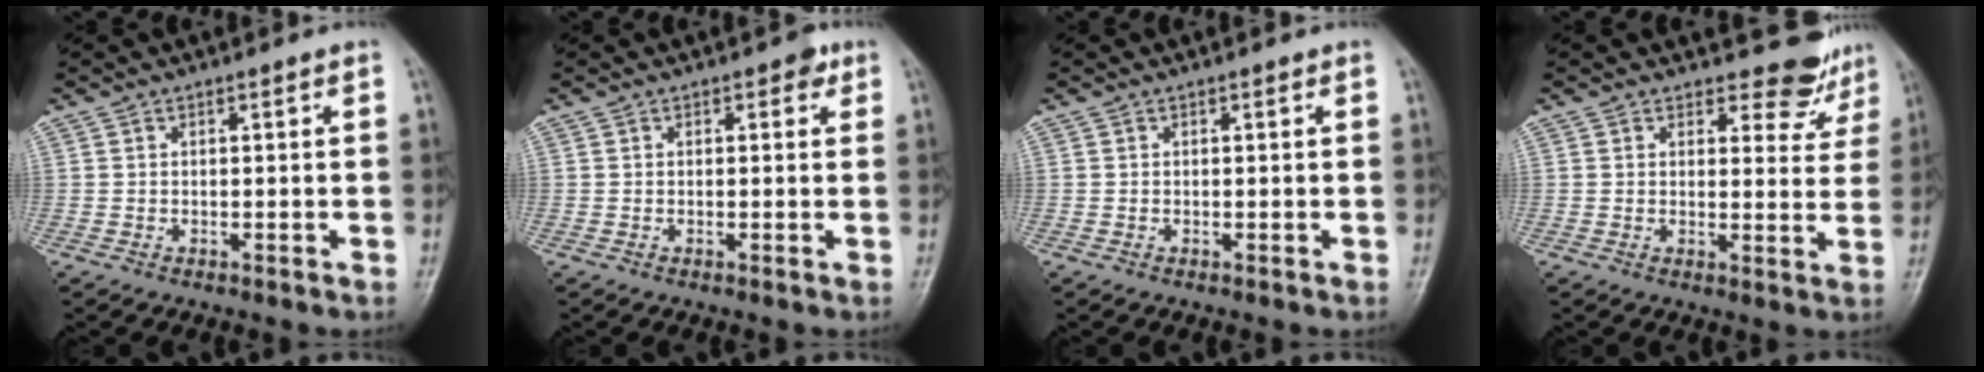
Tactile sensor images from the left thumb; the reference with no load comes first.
{"total": 1.7, "force": [0.8, 1.1, 1.0], "torque": [0.000, 0.001, 0.006]}
{"total": 0.0}
{"total": 6.7, "force": [6.0, 3.0, 0.8], "torque": [0.020, -0.049, 0.062]}